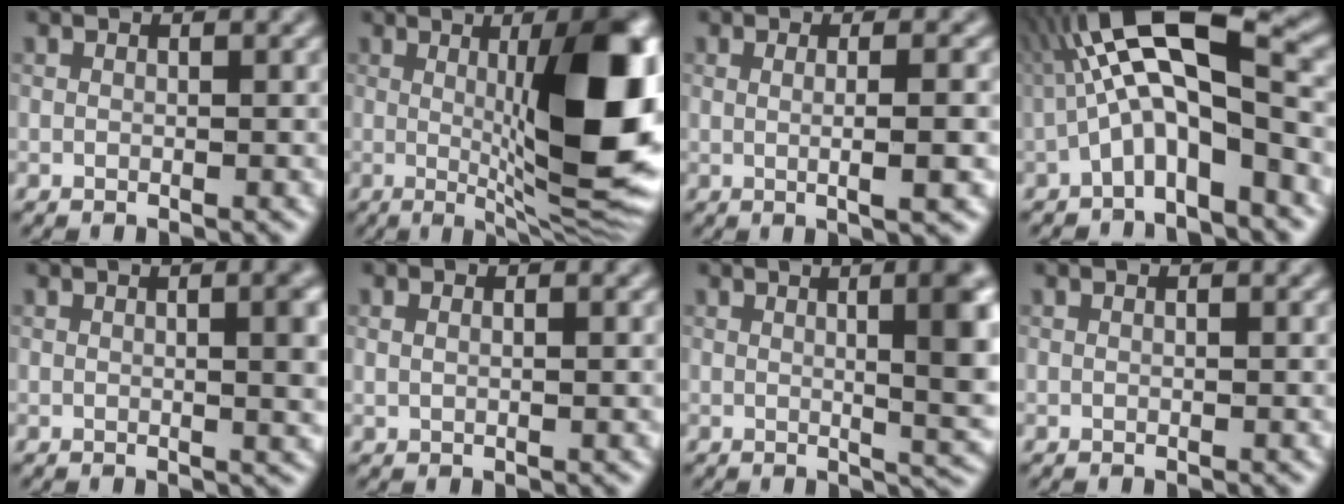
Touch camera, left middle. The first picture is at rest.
{"total": 11.3, "force": [0.1, 2.1, 11.1], "torque": [-0.155, -0.001, 0.019]}
{"total": 3.5, "force": [-0.5, 0.6, 3.4], "torque": [-0.048, 0.005, 0.002]}
{"total": 8.5, "force": [-0.9, 2.6, 8.1], "torque": [-0.155, 0.034, -0.015]}
{"total": 5.6, "force": [0.9, 2.1, 5.1], "torque": [-0.026, 0.019, 0.014]}
{"total": 0.7, "force": [0.1, 0.4, 0.6], "torque": [-0.006, -0.002, 0.006]}
{"total": 8.0, "force": [1.5, 2.3, 7.5], "torque": [-0.064, 0.017, 0.024]}
{"total": 0.0}